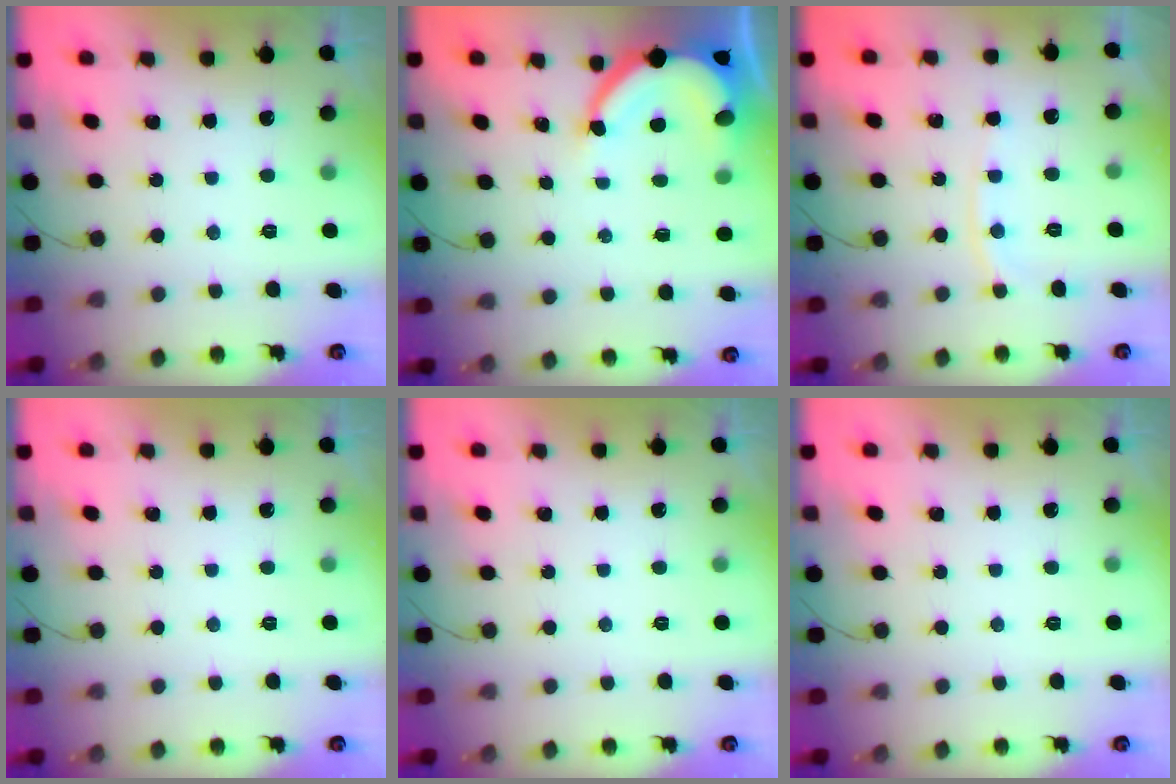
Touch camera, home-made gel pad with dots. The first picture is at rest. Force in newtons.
{"total": 8.0, "press": 8.0, "slide": 0.7}
{"total": 5.7, "press": 5.6, "slide": 0.8}
{"total": 0.0}
{"total": 0.0}
{"total": 0.0}